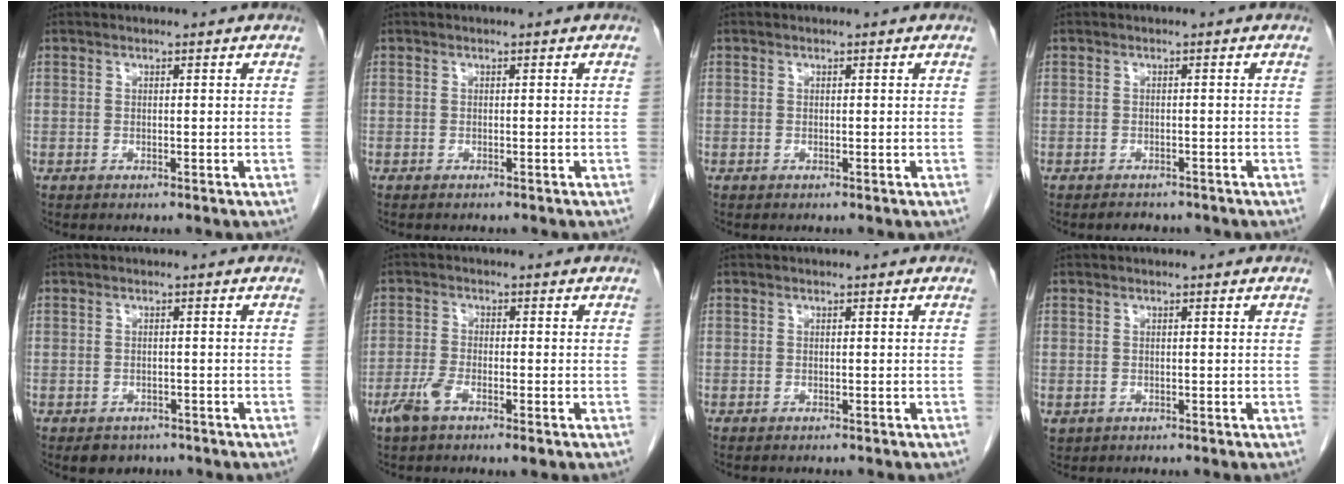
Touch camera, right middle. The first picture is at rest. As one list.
[{"total": 1.2, "force": [-1.1, 0.3, 0.5], "torque": [-0.010, -0.003, -0.012]}, {"total": 0.0}, {"total": 2.7, "force": [-2.4, 1.2, 0.6], "torque": [-0.014, -0.002, -0.028]}, {"total": 3.1, "force": [-2.3, 2.0, 0.6], "torque": [-0.013, 0.002, -0.028]}, {"total": 4.4, "force": [-2.6, 1.2, 3.4], "torque": [-0.073, -0.004, -0.047]}, {"total": 2.0, "force": [-1.8, 0.5, 0.8], "torque": [-0.015, -0.004, -0.018]}, {"total": 1.0, "force": [-0.2, 0.9, 0.3], "torque": [-0.006, 0.004, 0.006]}]